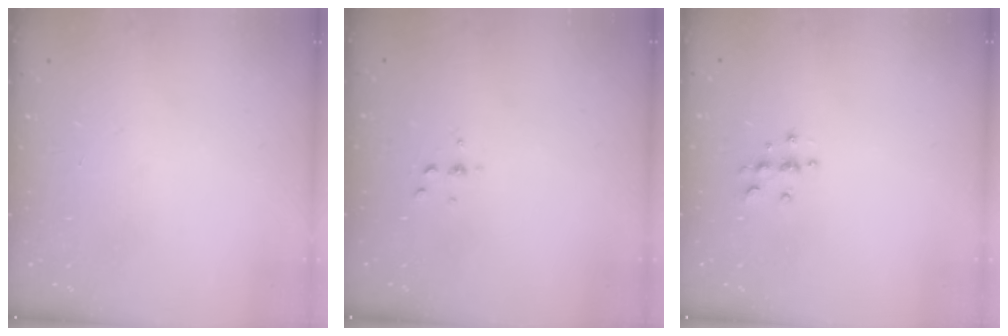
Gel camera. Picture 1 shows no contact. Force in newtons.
{"total": 2.5, "press": 2.4, "slide": 0.2}
{"total": 6.3, "press": 6.3, "slide": 0.8}